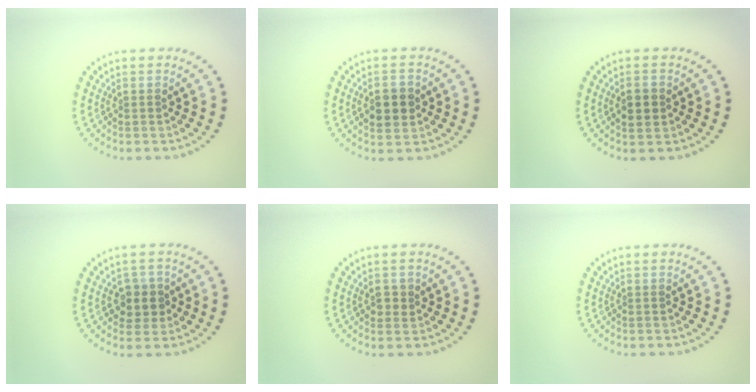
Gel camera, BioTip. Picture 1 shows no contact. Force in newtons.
{"total": 3.8, "press": 3.8, "slide": 0.2}
{"total": 2.4, "press": 2.4, "slide": 0.1}
{"total": 2.4, "press": 2.3, "slide": 0.8}
{"total": 1.3, "press": 1.3, "slide": 0.2}
{"total": 0.0}